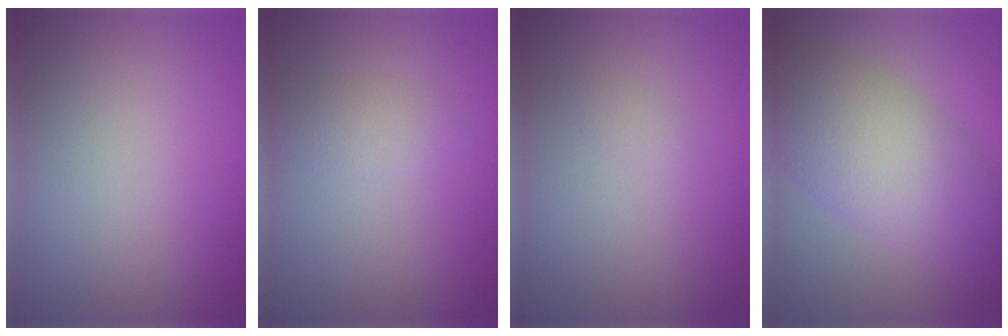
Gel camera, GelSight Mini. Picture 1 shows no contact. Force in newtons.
{"total": 1.8, "press": 1.8, "slide": 0.2}
{"total": 0.6, "press": 0.6, "slide": 0.1}
{"total": 8.1, "press": 8.0, "slide": 0.4}